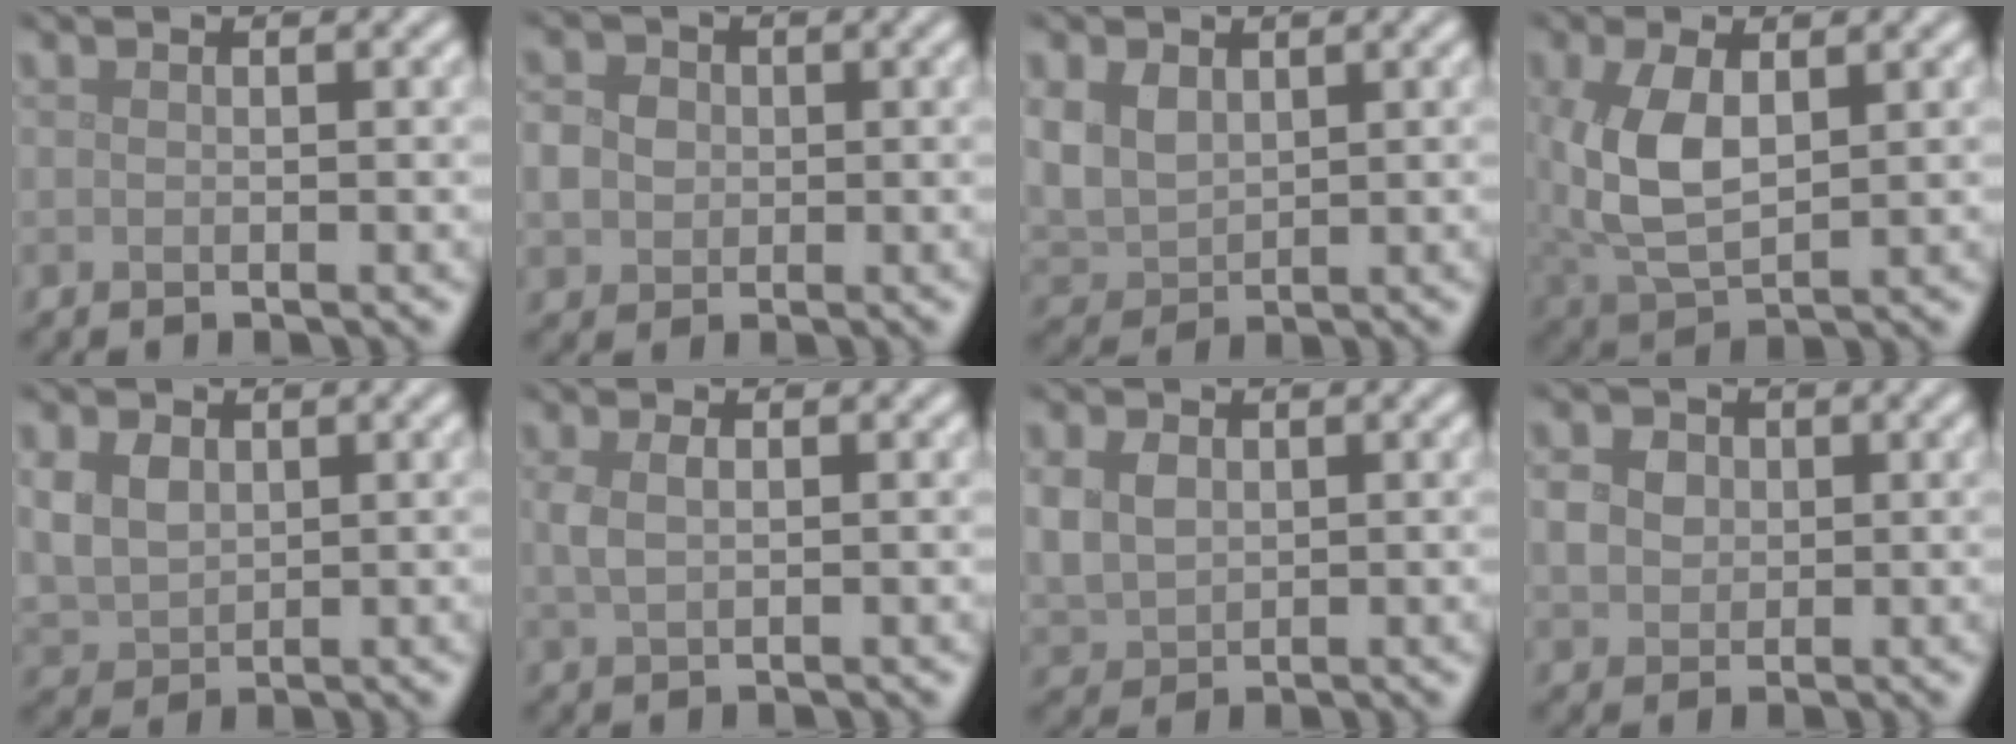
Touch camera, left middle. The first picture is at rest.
{"total": 3.9, "force": [0.5, 3.5, 1.7], "torque": [-0.025, 0.018, -0.004]}
{"total": 4.0, "force": [1.2, 2.9, 2.3], "torque": [-0.060, 0.000, 0.024]}
{"total": 6.7, "force": [1.1, 3.7, 5.5], "torque": [-0.135, 0.001, 0.026]}
{"total": 3.9, "force": [1.1, 3.0, 2.3], "torque": [-0.054, 0.002, 0.021]}
{"total": 1.8, "force": [0.4, 1.0, 1.4], "torque": [-0.039, -0.001, 0.011]}
{"total": 3.4, "force": [0.7, 2.7, 1.9], "torque": [-0.049, 0.001, 0.016]}
{"total": 3.4, "force": [0.8, 2.8, 1.7], "torque": [-0.039, 0.007, 0.014]}